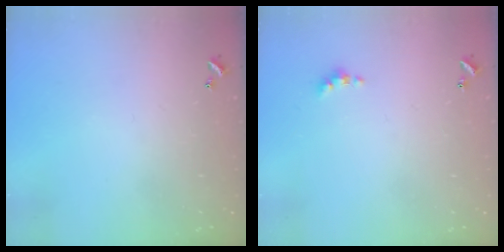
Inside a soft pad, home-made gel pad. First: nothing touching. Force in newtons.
{"total": 1.9, "press": 1.8, "slide": 0.6}